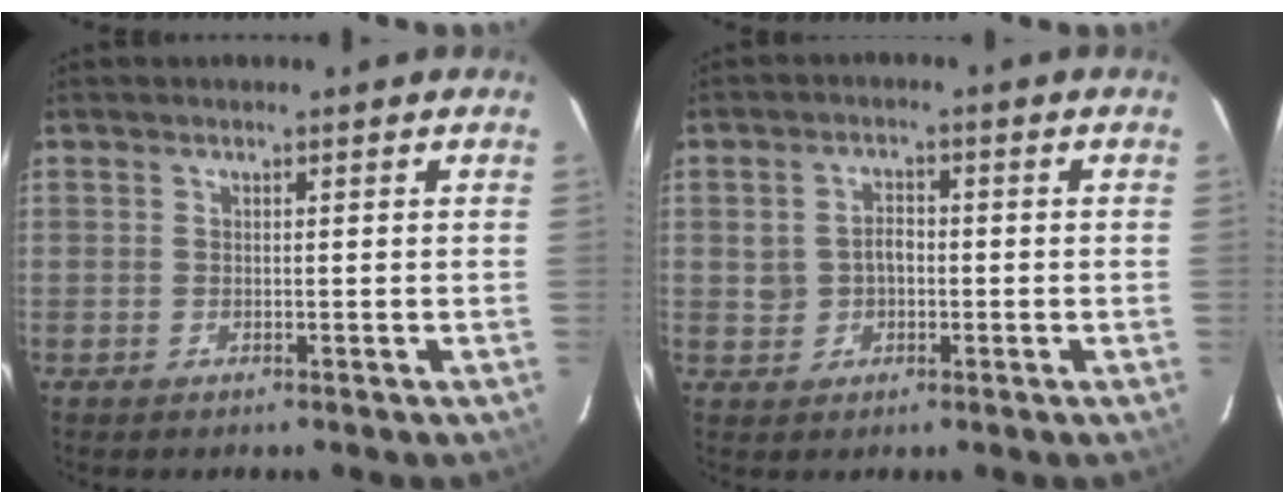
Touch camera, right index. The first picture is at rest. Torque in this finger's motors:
{"motor_torque": [0.03, 0.00, 0.06, 0.03]}